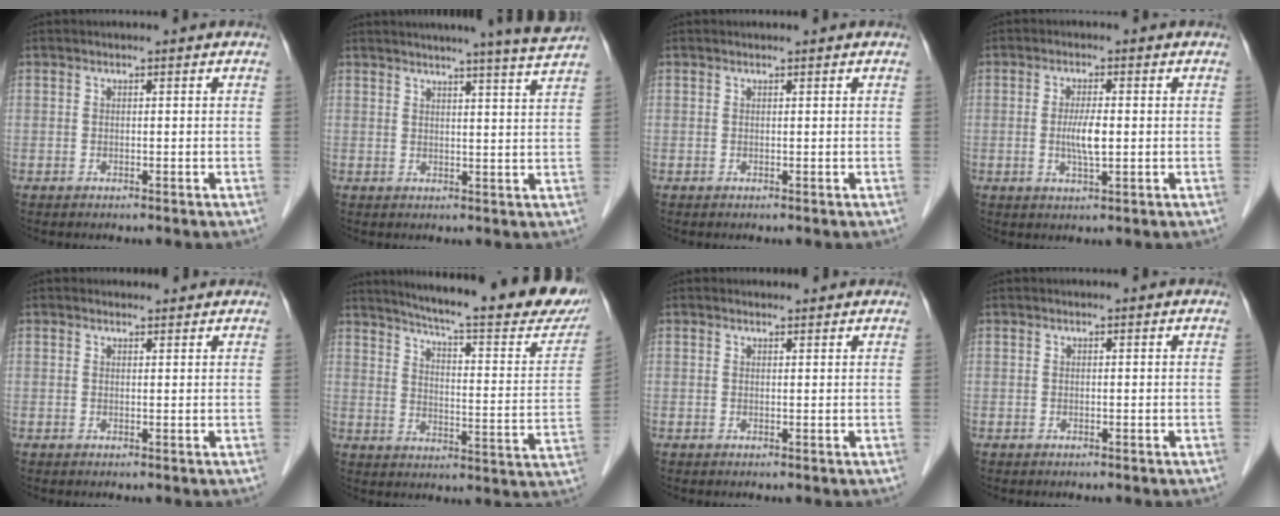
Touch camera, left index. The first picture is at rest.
{"total": 9.0, "force": [8.1, -2.1, 3.3], "torque": [-0.045, -0.025, 0.087]}
{"total": 0.0}
{"total": 4.0, "force": [-0.3, 0.6, 3.9], "torque": [-0.080, -0.005, -0.004]}
{"total": 1.2, "force": [1.1, 0.5, -0.1], "torque": [-0.009, 0.004, 0.015]}
{"total": 25.4, "force": [22.1, 2.0, 12.4], "torque": [-0.182, -0.065, 0.273]}
{"total": 1.0, "force": [1.0, 0.3, 0.0], "torque": [-0.012, 0.004, 0.014]}
{"total": 0.0}